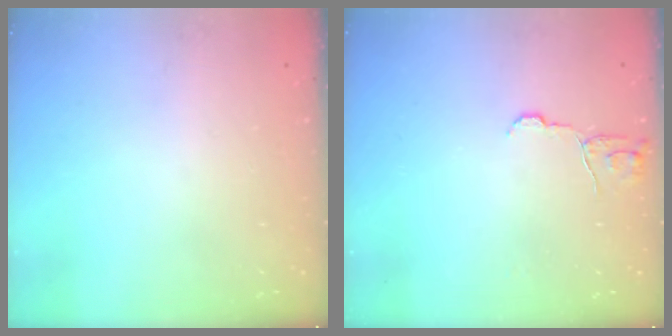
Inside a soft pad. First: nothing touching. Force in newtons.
{"total": 5.9, "press": 5.9, "slide": 0.5}